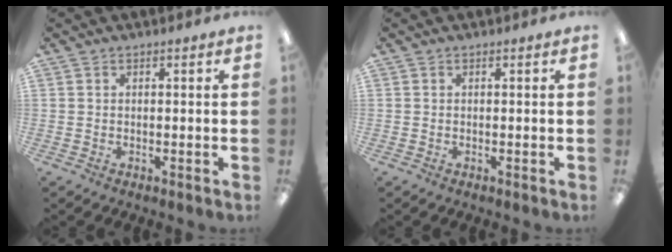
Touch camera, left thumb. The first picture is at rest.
{"total": 0.0}